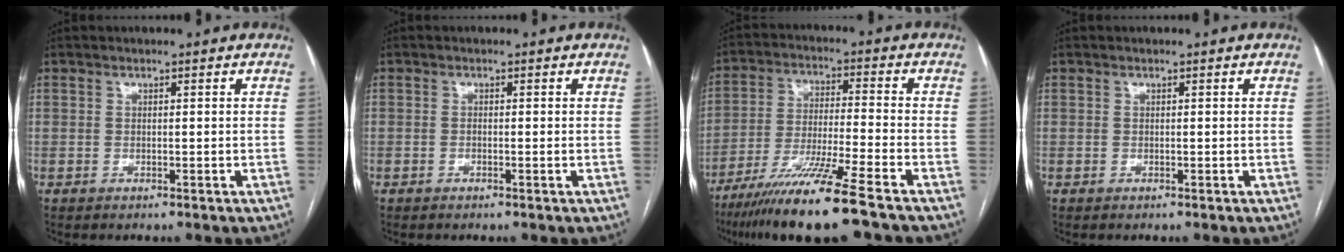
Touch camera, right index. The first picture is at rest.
{"total": 0.6, "force": [-0.2, 0.1, 0.6], "torque": [-0.009, 0.000, -0.002]}
{"total": 14.1, "force": [-10.1, -1.1, 9.8], "torque": [-0.187, -0.044, -0.179]}
{"total": 0.0}